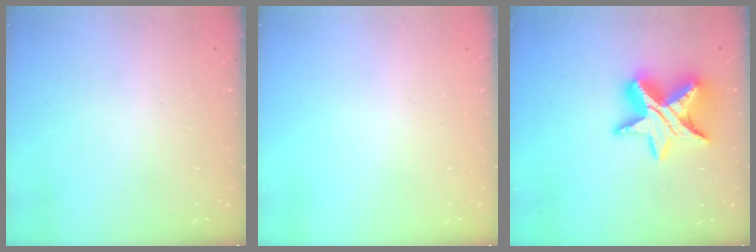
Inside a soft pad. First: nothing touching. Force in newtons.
{"total": 0.0}
{"total": 16.0, "press": 15.9, "slide": 1.0}